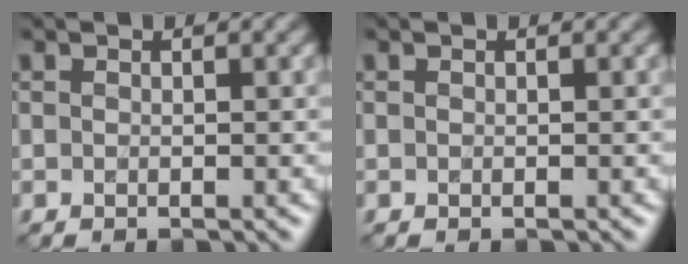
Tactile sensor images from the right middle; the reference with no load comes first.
{"total": 0.0}